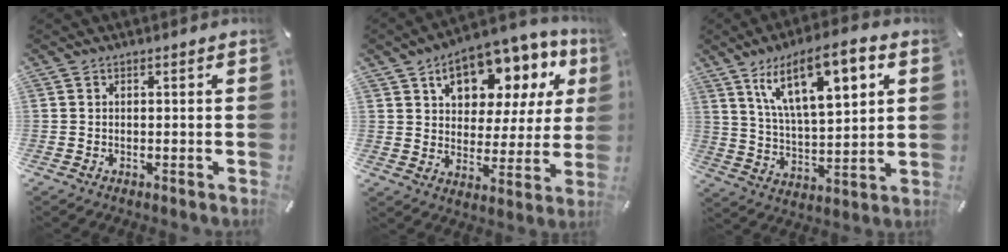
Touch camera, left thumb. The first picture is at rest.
{"total": 14.8, "force": [8.5, 9.1, 8.0], "torque": [-0.125, -0.049, 0.148]}
{"total": 16.0, "force": [8.7, 6.2, 11.9], "torque": [-0.206, -0.017, 0.147]}